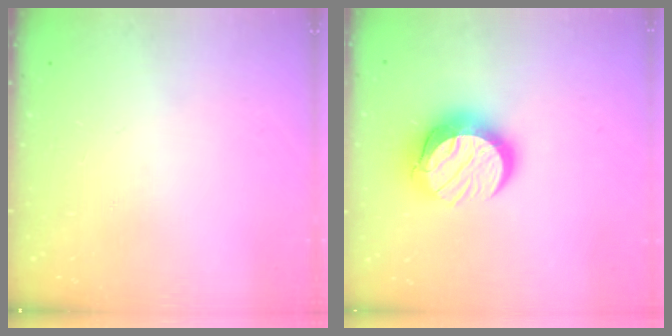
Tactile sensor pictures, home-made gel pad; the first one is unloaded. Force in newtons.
{"total": 13.1, "press": 13.0, "slide": 1.1}